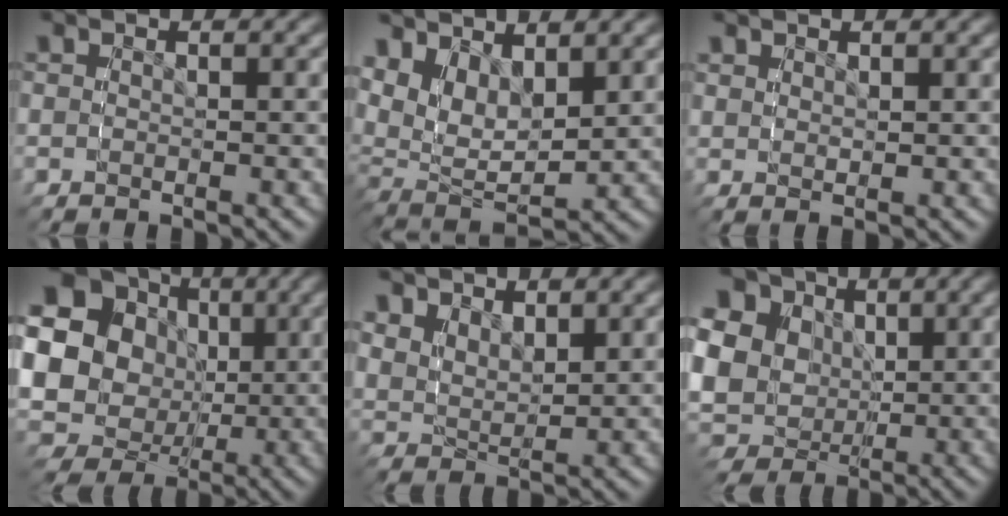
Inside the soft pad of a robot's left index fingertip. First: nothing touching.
{"total": 8.4, "force": [2.2, 6.3, 5.1], "torque": [-0.124, -0.014, 0.036]}
{"total": 1.3, "force": [1.1, -0.6, 0.2], "torque": [0.007, -0.001, 0.025]}
{"total": 18.7, "force": [1.2, 16.3, 9.0], "torque": [-0.197, -0.035, 0.017]}
{"total": 3.5, "force": [2.4, 2.0, 1.6], "torque": [-0.046, -0.014, 0.051]}
{"total": 13.1, "force": [2.7, 11.1, 6.5], "torque": [-0.141, -0.013, 0.037]}